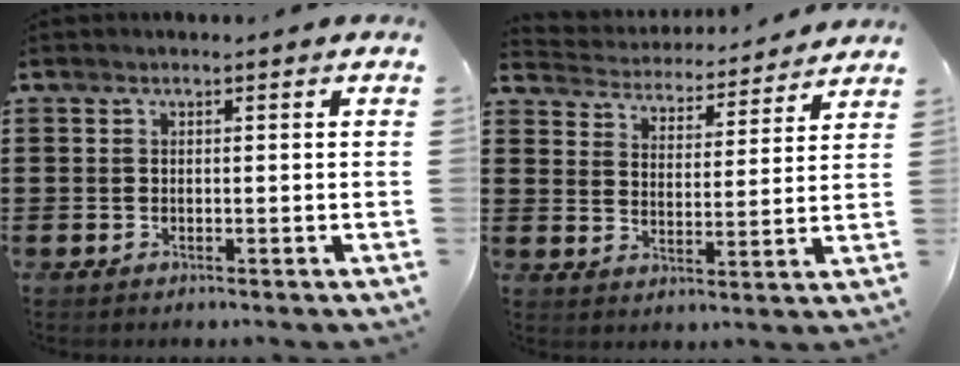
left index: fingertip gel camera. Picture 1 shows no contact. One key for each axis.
{"total": 4.2, "fx": 4.2, "fy": 0.1, "fz": -0.3, "tx": -0.022, "ty": -0.035, "tz": 0.068}